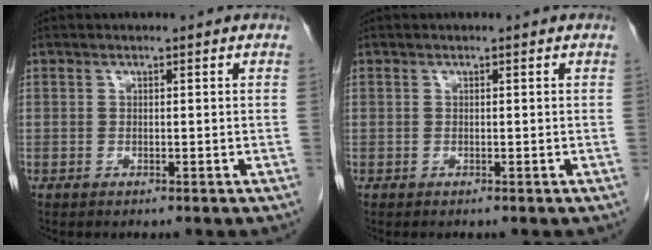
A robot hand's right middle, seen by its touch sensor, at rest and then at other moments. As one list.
[{"total": 0.0}]